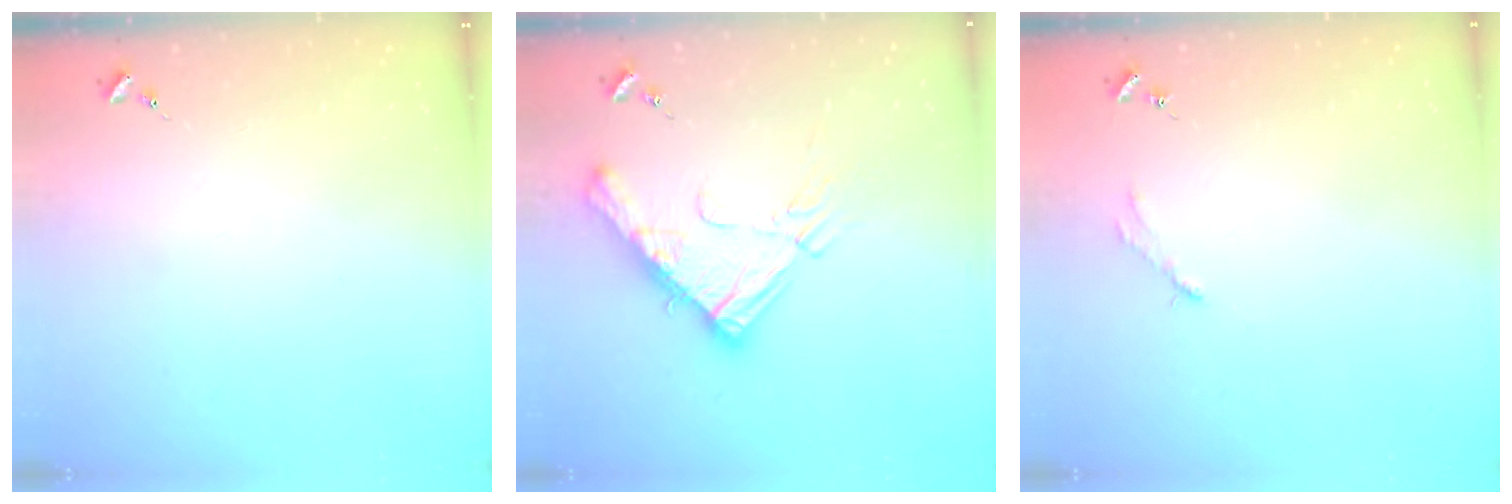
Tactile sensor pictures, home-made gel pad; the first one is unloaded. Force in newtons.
{"total": 17.3, "press": 17.2, "slide": 1.7}
{"total": 2.8, "press": 2.8, "slide": 0.4}